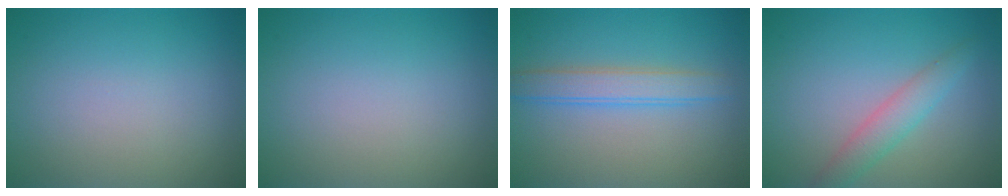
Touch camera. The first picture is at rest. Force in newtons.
{"total": 0.0}
{"total": 3.0, "press": 2.9, "slide": 0.2}
{"total": 2.7, "press": 2.7, "slide": 0.1}